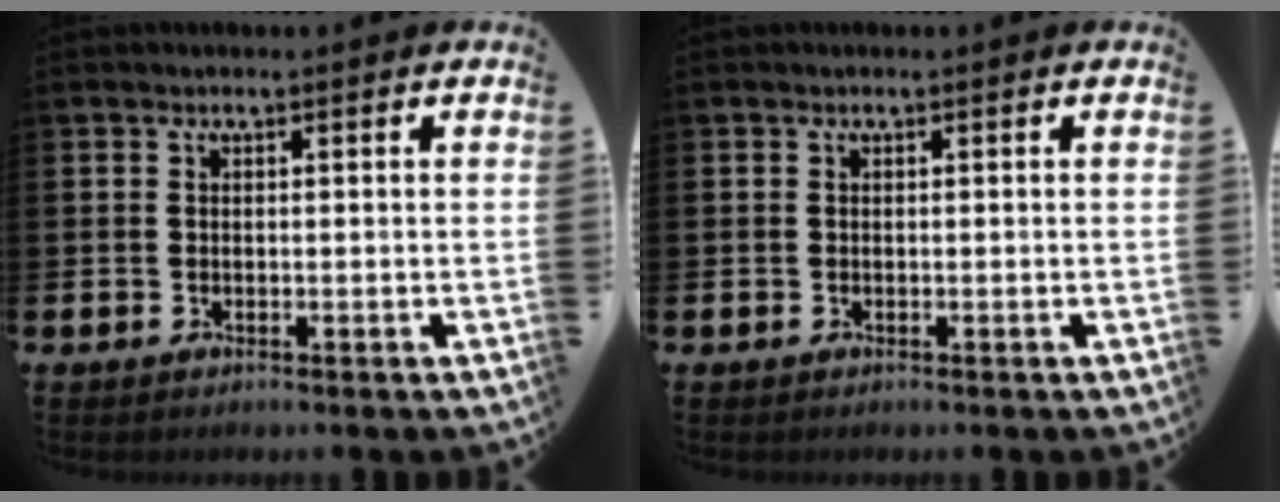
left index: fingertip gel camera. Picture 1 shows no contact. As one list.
[{"total": 0.0}]